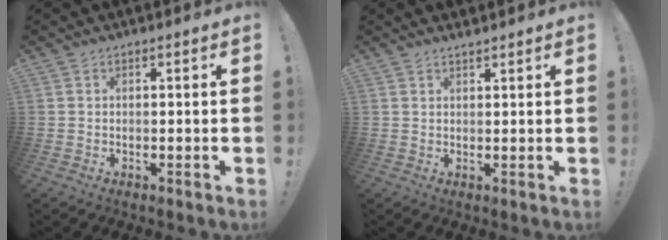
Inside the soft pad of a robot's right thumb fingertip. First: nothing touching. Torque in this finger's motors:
{"motor_torque": [-0.09, 0.10, -0.41, 0.64, 0.00]}